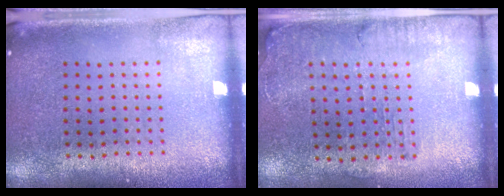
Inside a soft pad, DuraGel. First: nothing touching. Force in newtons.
{"total": 1.2, "press": 1.2, "slide": 0.3}